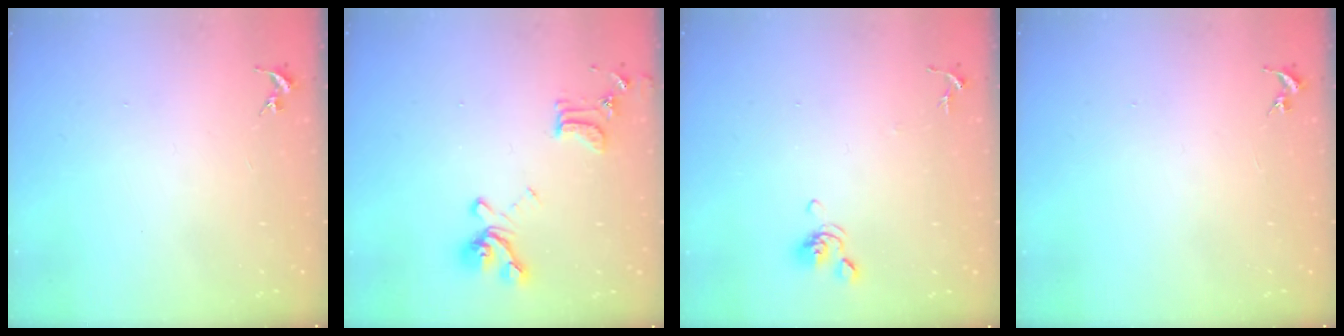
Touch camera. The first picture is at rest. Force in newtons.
{"total": 15.5, "press": 15.4, "slide": 1.5}
{"total": 6.9, "press": 6.7, "slide": 1.6}
{"total": 0.0}